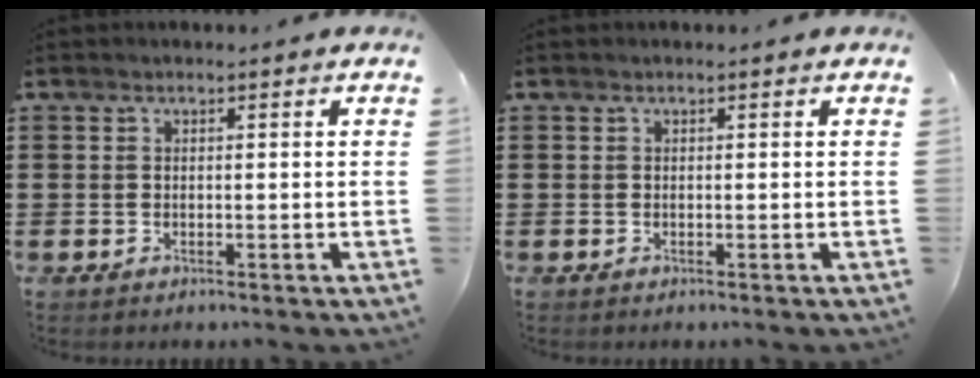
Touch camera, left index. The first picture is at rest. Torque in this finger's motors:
{"motor_torque": [-0.05, -0.04, 0.00, 0.00]}